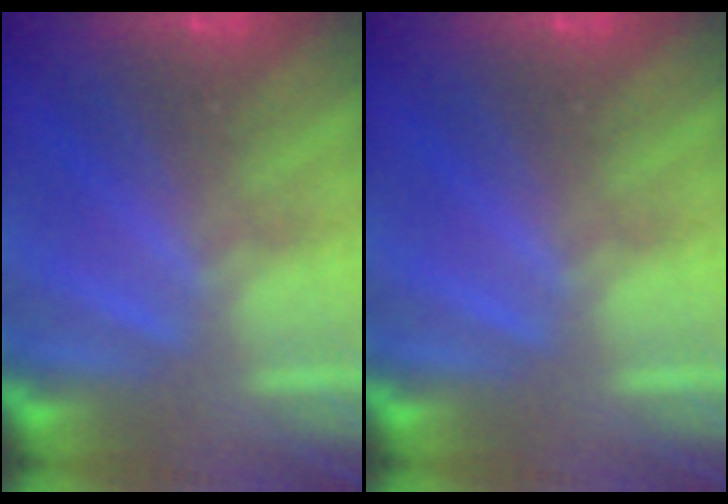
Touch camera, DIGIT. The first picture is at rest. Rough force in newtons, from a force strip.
{"total": 0.0}